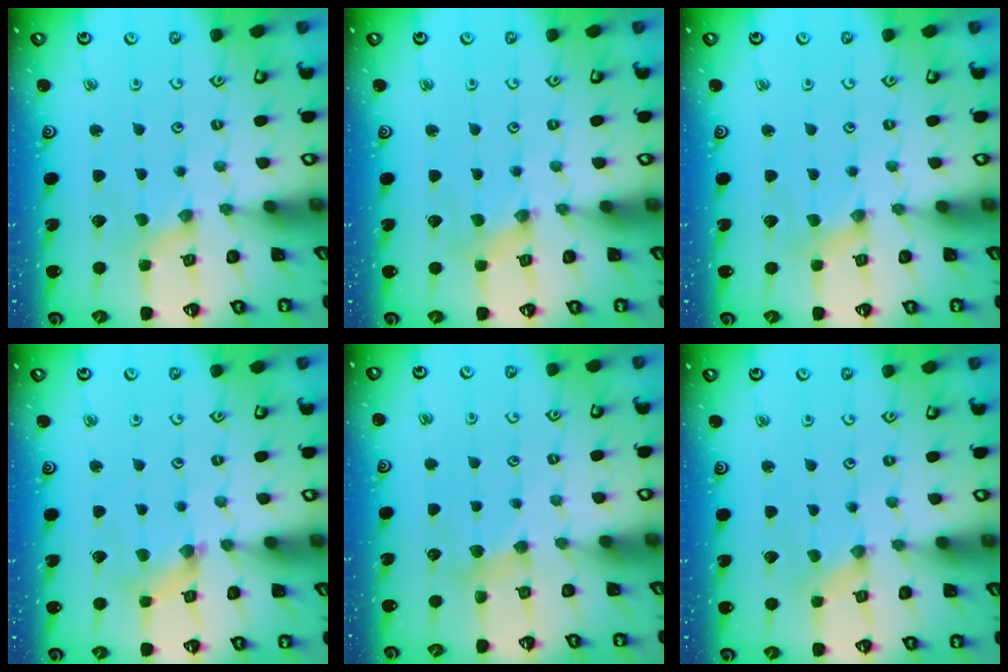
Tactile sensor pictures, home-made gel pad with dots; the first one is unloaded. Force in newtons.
{"total": 0.6, "press": 0.6, "slide": 0.1}
{"total": 0.0}
{"total": 2.7, "press": 2.7, "slide": 0.4}
{"total": 4.3, "press": 4.2, "slide": 0.5}
{"total": 0.0}